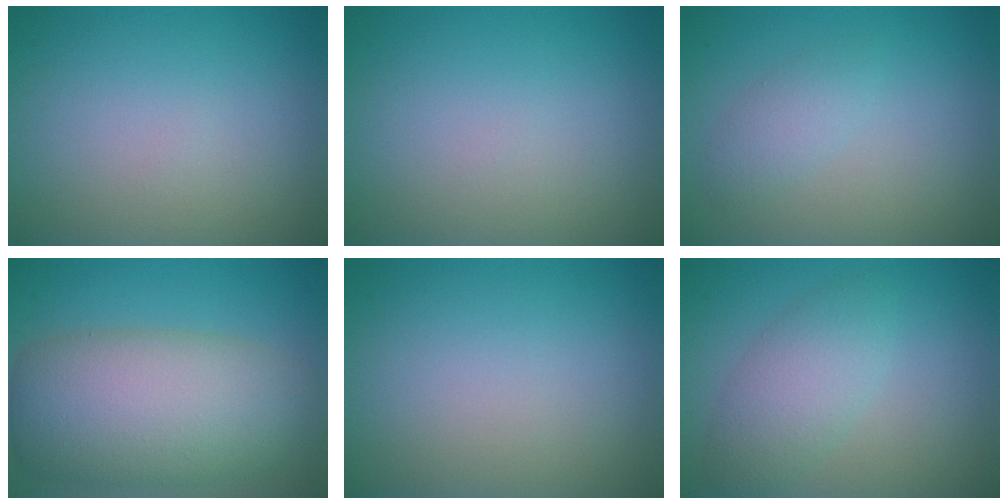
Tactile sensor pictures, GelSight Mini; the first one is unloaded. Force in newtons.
{"total": 0.0}
{"total": 1.6, "press": 1.6, "slide": 0.0}
{"total": 10.4, "press": 10.3, "slide": 0.5}
{"total": 0.0}
{"total": 3.5, "press": 3.5, "slide": 0.1}